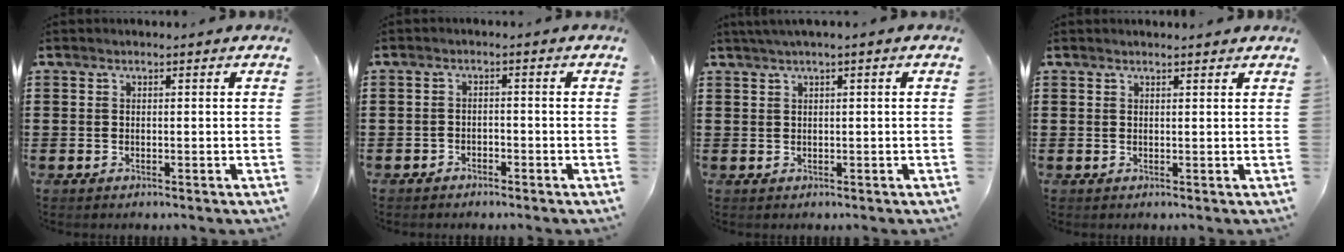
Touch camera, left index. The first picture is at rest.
{"total": 1.9, "force": [-1.8, 0.6, 0.0], "torque": [-0.007, 0.001, -0.041]}
{"total": 1.4, "force": [0.4, -0.1, 1.3], "torque": [-0.021, -0.002, 0.007]}
{"total": 1.0, "force": [1.0, 0.0, 0.4], "torque": [-0.010, -0.001, 0.019]}